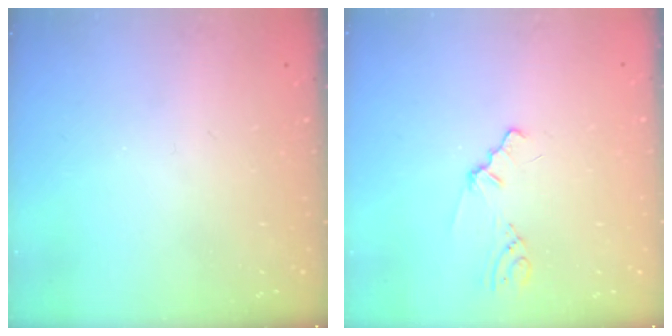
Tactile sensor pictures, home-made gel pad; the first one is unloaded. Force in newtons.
{"total": 0.7, "press": 0.7, "slide": 0.3}